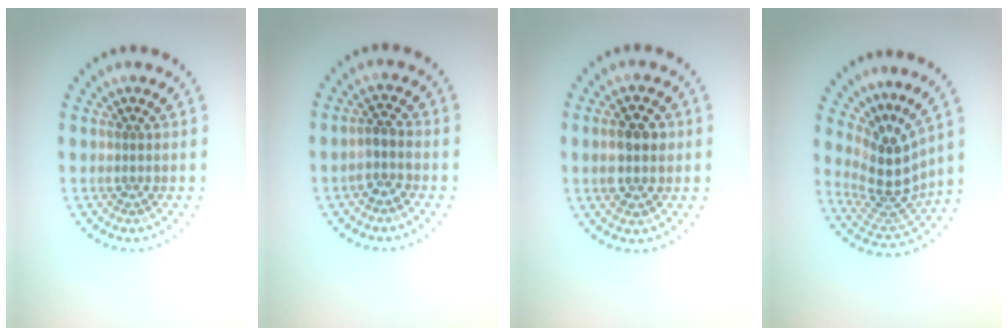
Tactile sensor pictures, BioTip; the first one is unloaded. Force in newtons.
{"total": 1.9, "press": 1.5, "slide": 1.2}
{"total": 4.0, "press": 4.0, "slide": 0.3}
{"total": 4.3, "press": 3.0, "slide": 3.1}